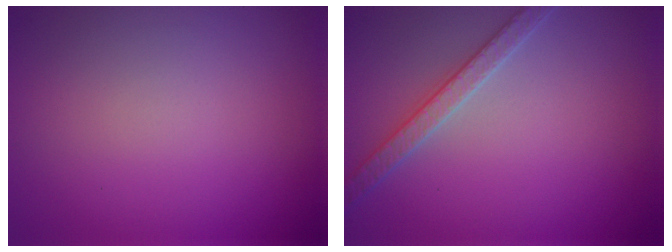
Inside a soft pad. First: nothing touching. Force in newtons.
{"total": 2.8, "press": 2.8, "slide": 0.6}